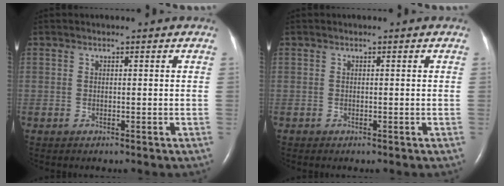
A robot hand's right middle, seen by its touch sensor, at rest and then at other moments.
{"total": 0.0}